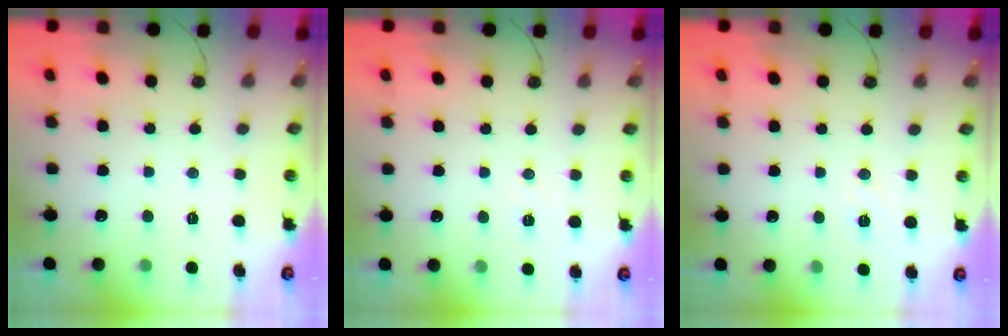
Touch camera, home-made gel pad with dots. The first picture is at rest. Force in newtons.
{"total": 3.6, "press": 2.7, "slide": 2.4}
{"total": 5.6, "press": 3.5, "slide": 4.4}